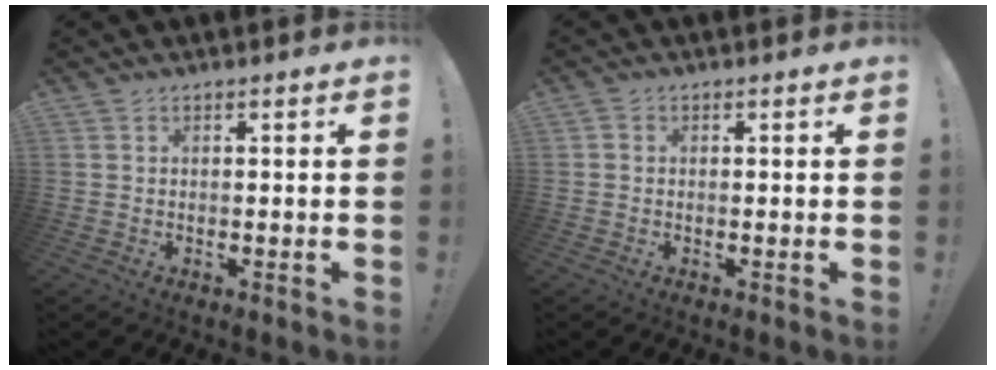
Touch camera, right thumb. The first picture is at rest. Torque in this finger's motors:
{"motor_torque": [-0.05, 0.28, 0.22, -0.14, 0.09]}